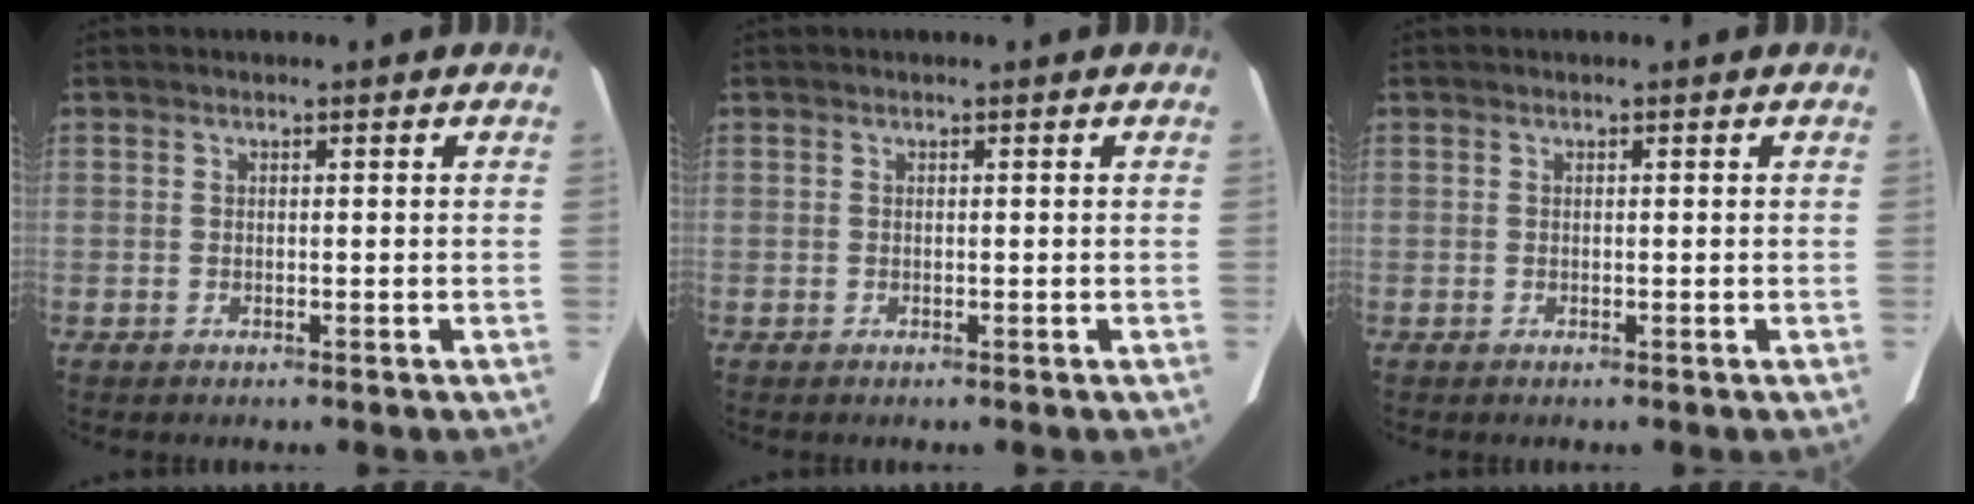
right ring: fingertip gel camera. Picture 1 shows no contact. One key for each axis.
{"total": 0.0}
{"total": 0.0}